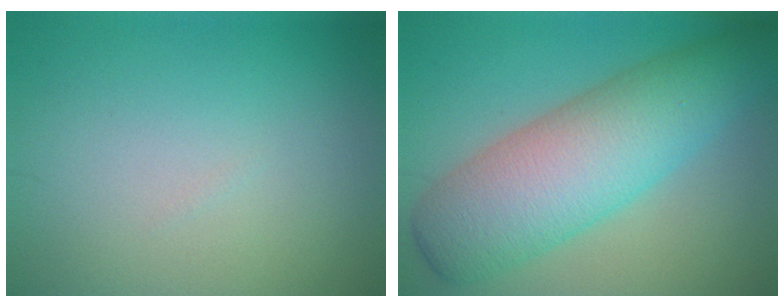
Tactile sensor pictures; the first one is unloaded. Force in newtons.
{"total": 9.2, "press": 9.2, "slide": 0.1}